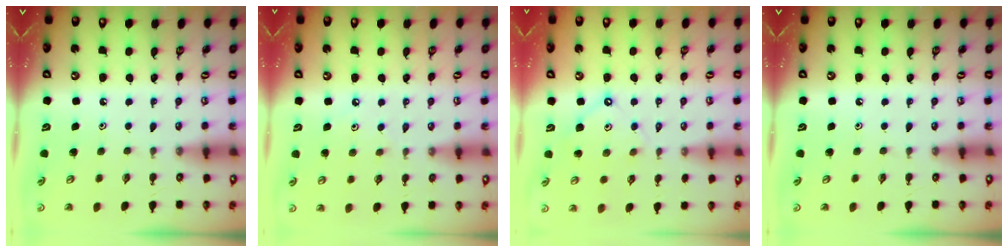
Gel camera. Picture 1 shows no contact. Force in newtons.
{"total": 4.0, "press": 4.0, "slide": 0.6}
{"total": 6.2, "press": 6.2, "slide": 0.6}
{"total": 0.0}